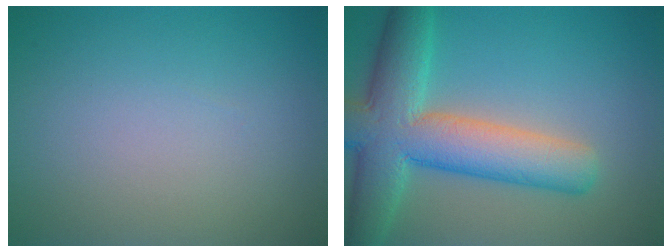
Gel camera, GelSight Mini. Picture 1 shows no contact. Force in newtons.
{"total": 9.5, "press": 9.4, "slide": 0.6}